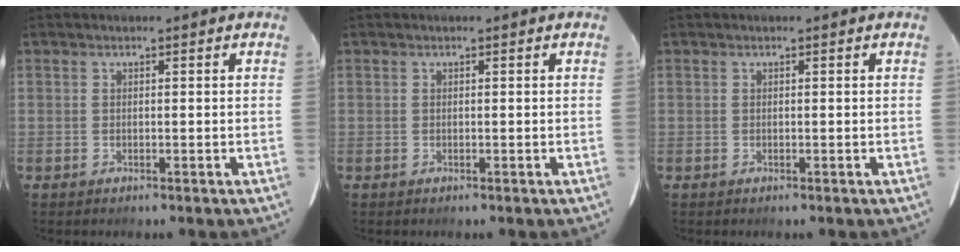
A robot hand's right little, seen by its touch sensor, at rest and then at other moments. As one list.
[{"total": 0.0}, {"total": 0.0}]